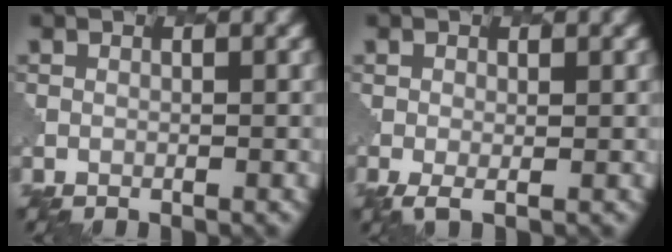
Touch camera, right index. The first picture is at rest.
{"total": 1.6, "force": [-0.4, 0.6, 1.4], "torque": [-0.030, -0.004, -0.008]}